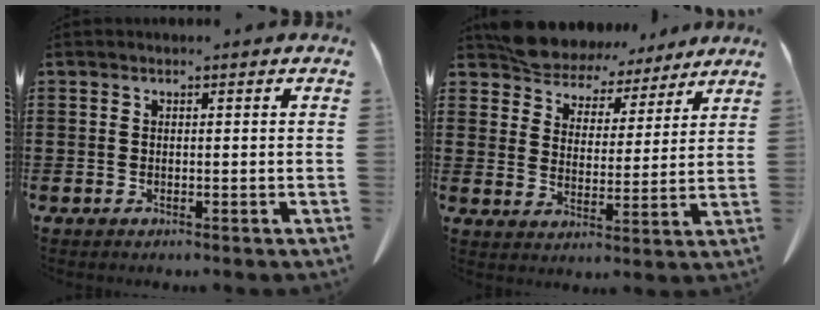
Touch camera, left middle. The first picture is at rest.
{"total": 7.3, "force": [7.0, 2.0, 0.7], "torque": [-0.053, -0.039, 0.130]}